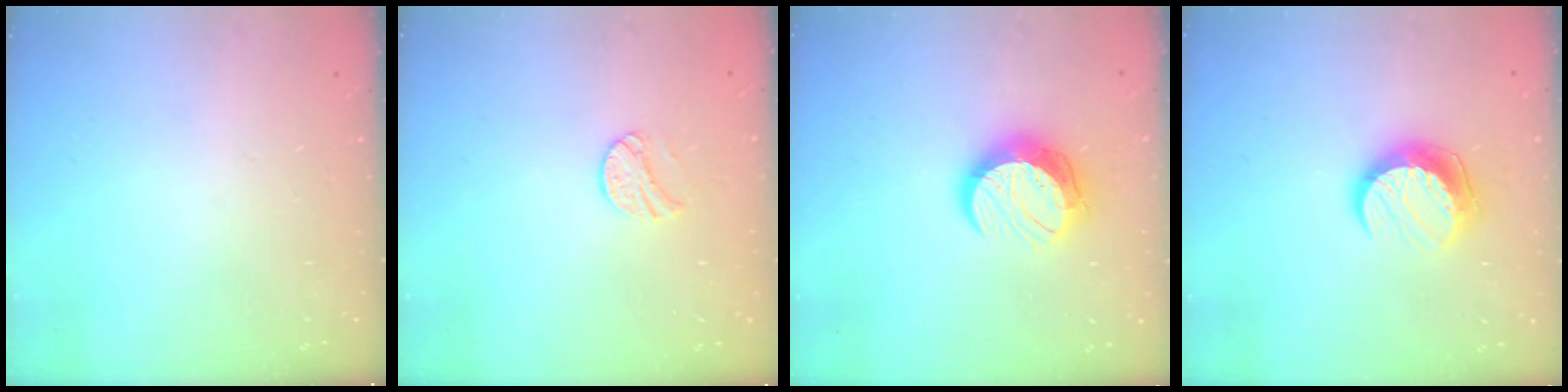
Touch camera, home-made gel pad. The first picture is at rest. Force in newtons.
{"total": 9.1, "press": 9.1, "slide": 0.6}
{"total": 11.3, "press": 11.3, "slide": 0.9}
{"total": 10.4, "press": 10.4, "slide": 0.5}